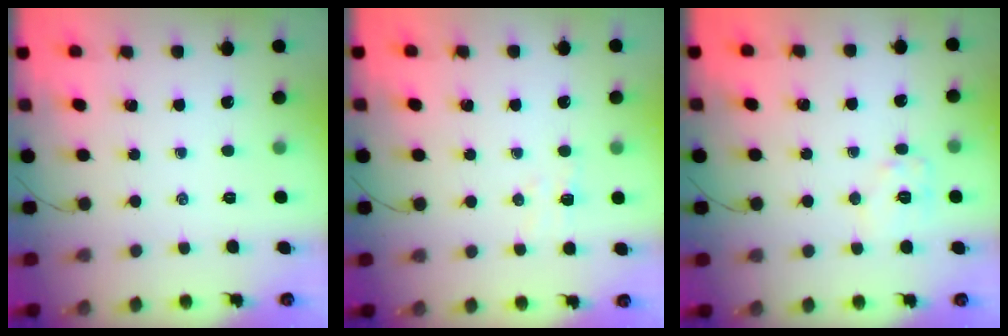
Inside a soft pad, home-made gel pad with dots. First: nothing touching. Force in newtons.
{"total": 3.7, "press": 3.6, "slide": 0.8}
{"total": 8.1, "press": 8.0, "slide": 0.5}